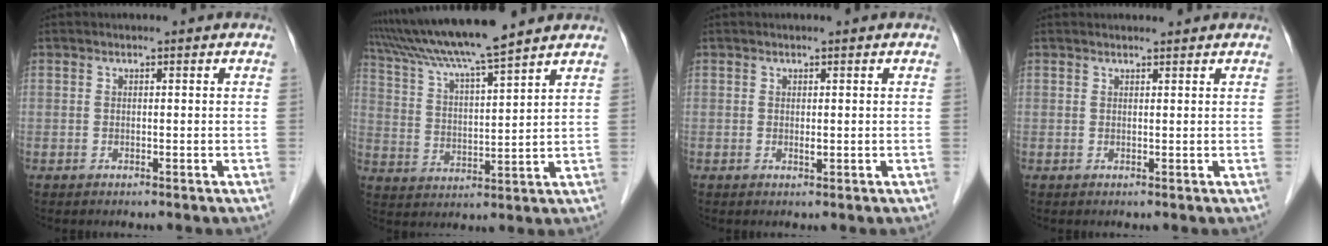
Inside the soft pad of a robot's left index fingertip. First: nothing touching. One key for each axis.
{"total": 13.9, "fx": 12.2, "fy": -0.5, "fz": 6.7, "tx": -0.127, "ty": 0.022, "tz": 0.203}
{"total": 0.7, "fx": 0.1, "fy": 0.1, "fz": 0.6, "tx": -0.012, "ty": -0.004, "tz": 0.002}
{"total": 2.0, "fx": 1.9, "fy": 0.2, "fz": 0.5, "tx": -0.009, "ty": 0.011, "tz": 0.027}